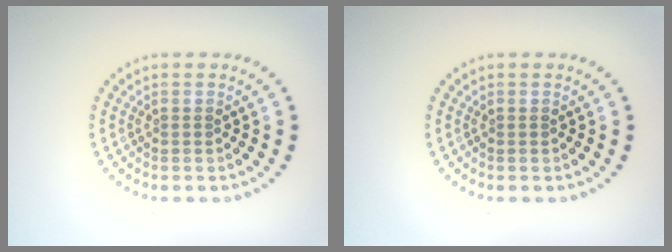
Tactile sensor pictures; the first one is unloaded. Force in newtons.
{"total": 0.0}